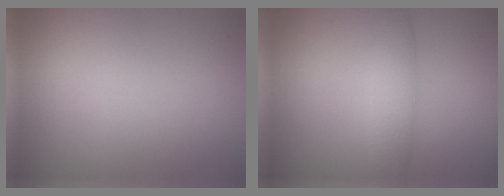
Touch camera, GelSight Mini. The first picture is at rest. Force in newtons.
{"total": 2.5, "press": 2.5, "slide": 0.1}